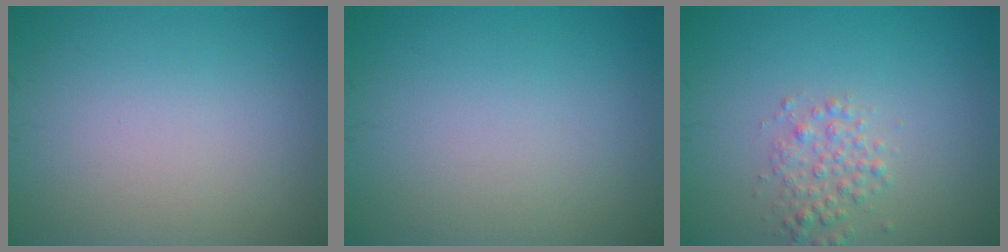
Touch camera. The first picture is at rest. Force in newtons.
{"total": 0.0}
{"total": 2.1, "press": 2.1, "slide": 0.0}